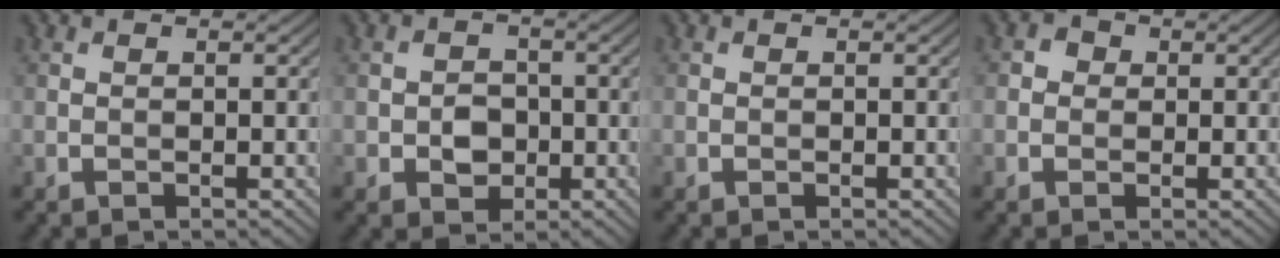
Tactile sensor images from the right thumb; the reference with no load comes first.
{"total": 3.4, "force": [-0.9, 2.8, 1.6], "torque": [-0.025, -0.002, -0.019]}
{"total": 0.0}
{"total": 1.8, "force": [0.1, 1.8, 0.5], "torque": [-0.009, 0.002, -0.004]}